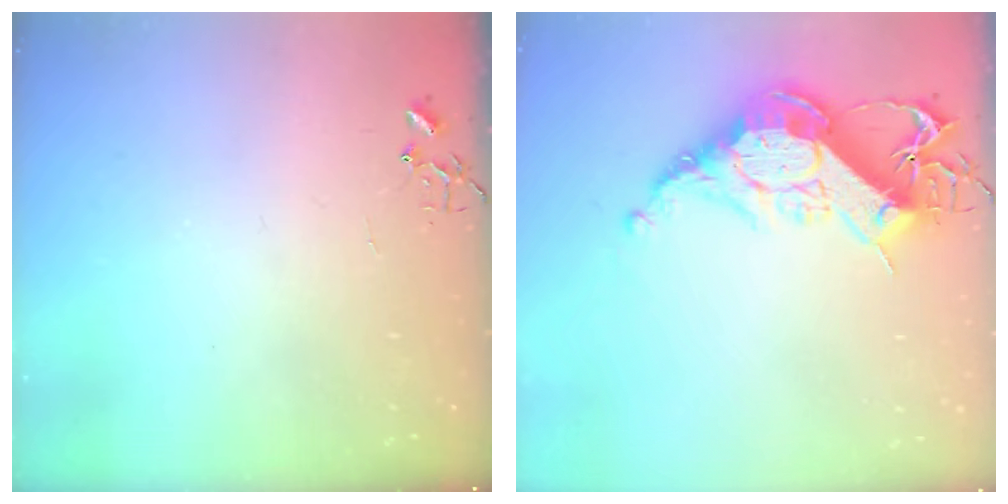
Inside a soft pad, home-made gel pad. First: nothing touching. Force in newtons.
{"total": 18.5, "press": 18.4, "slide": 1.5}